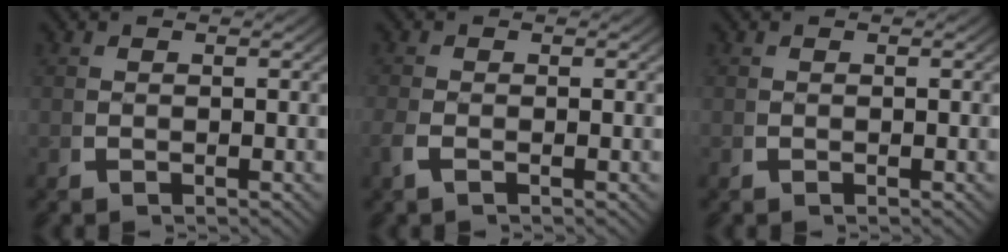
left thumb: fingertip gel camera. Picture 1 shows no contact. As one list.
[{"total": 1.1, "force": [-0.5, 0.3, 0.9], "torque": [-0.028, -0.003, -0.009]}, {"total": 0.0}]